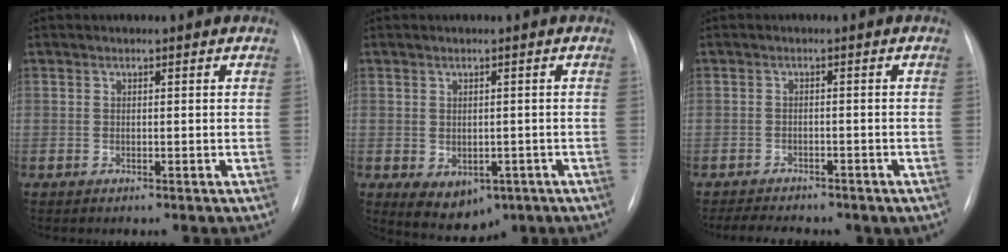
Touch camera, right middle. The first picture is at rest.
{"total": 8.7, "force": [-4.5, 5.7, 4.8], "torque": [-0.065, 0.008, -0.052]}
{"total": 8.0, "force": [-6.3, 3.4, 3.5], "torque": [-0.061, 0.004, -0.076]}